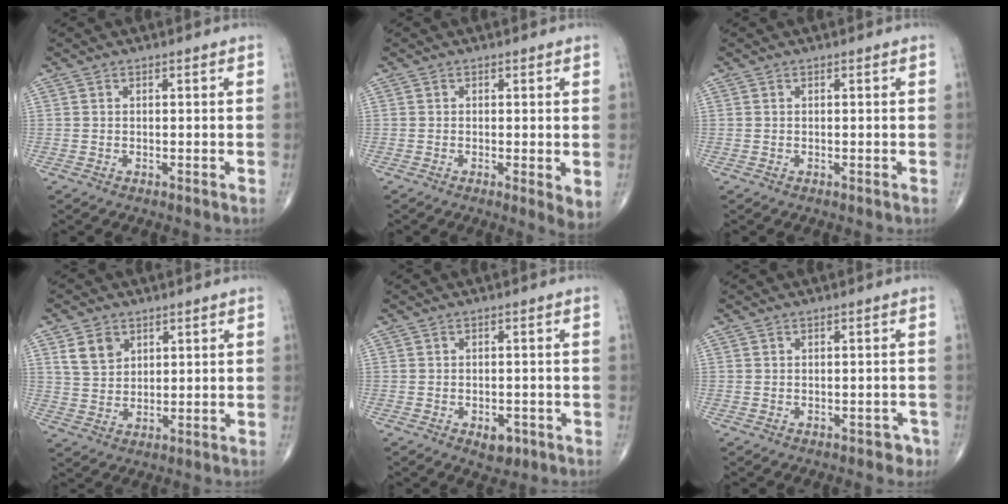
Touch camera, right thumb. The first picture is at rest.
{"total": 3.3, "force": [-0.4, 0.8, 3.2], "torque": [-0.049, -0.012, -0.011]}
{"total": 0.0}
{"total": 5.6, "force": [2.8, 4.1, 2.7], "torque": [-0.034, -0.013, 0.058]}
{"total": 3.0, "force": [-1.4, 1.9, 1.9], "torque": [-0.013, 0.006, -0.013]}
{"total": 2.2, "force": [-1.3, 1.4, 1.1], "torque": [0.003, 0.010, -0.013]}